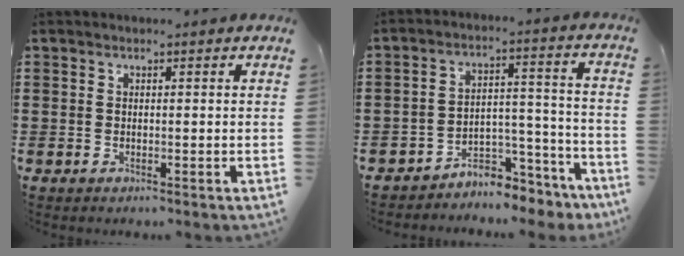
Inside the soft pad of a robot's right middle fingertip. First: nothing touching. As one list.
[{"total": 5.1, "force": [-4.7, 1.6, 0.8], "torque": [-0.017, 0.011, -0.093]}]